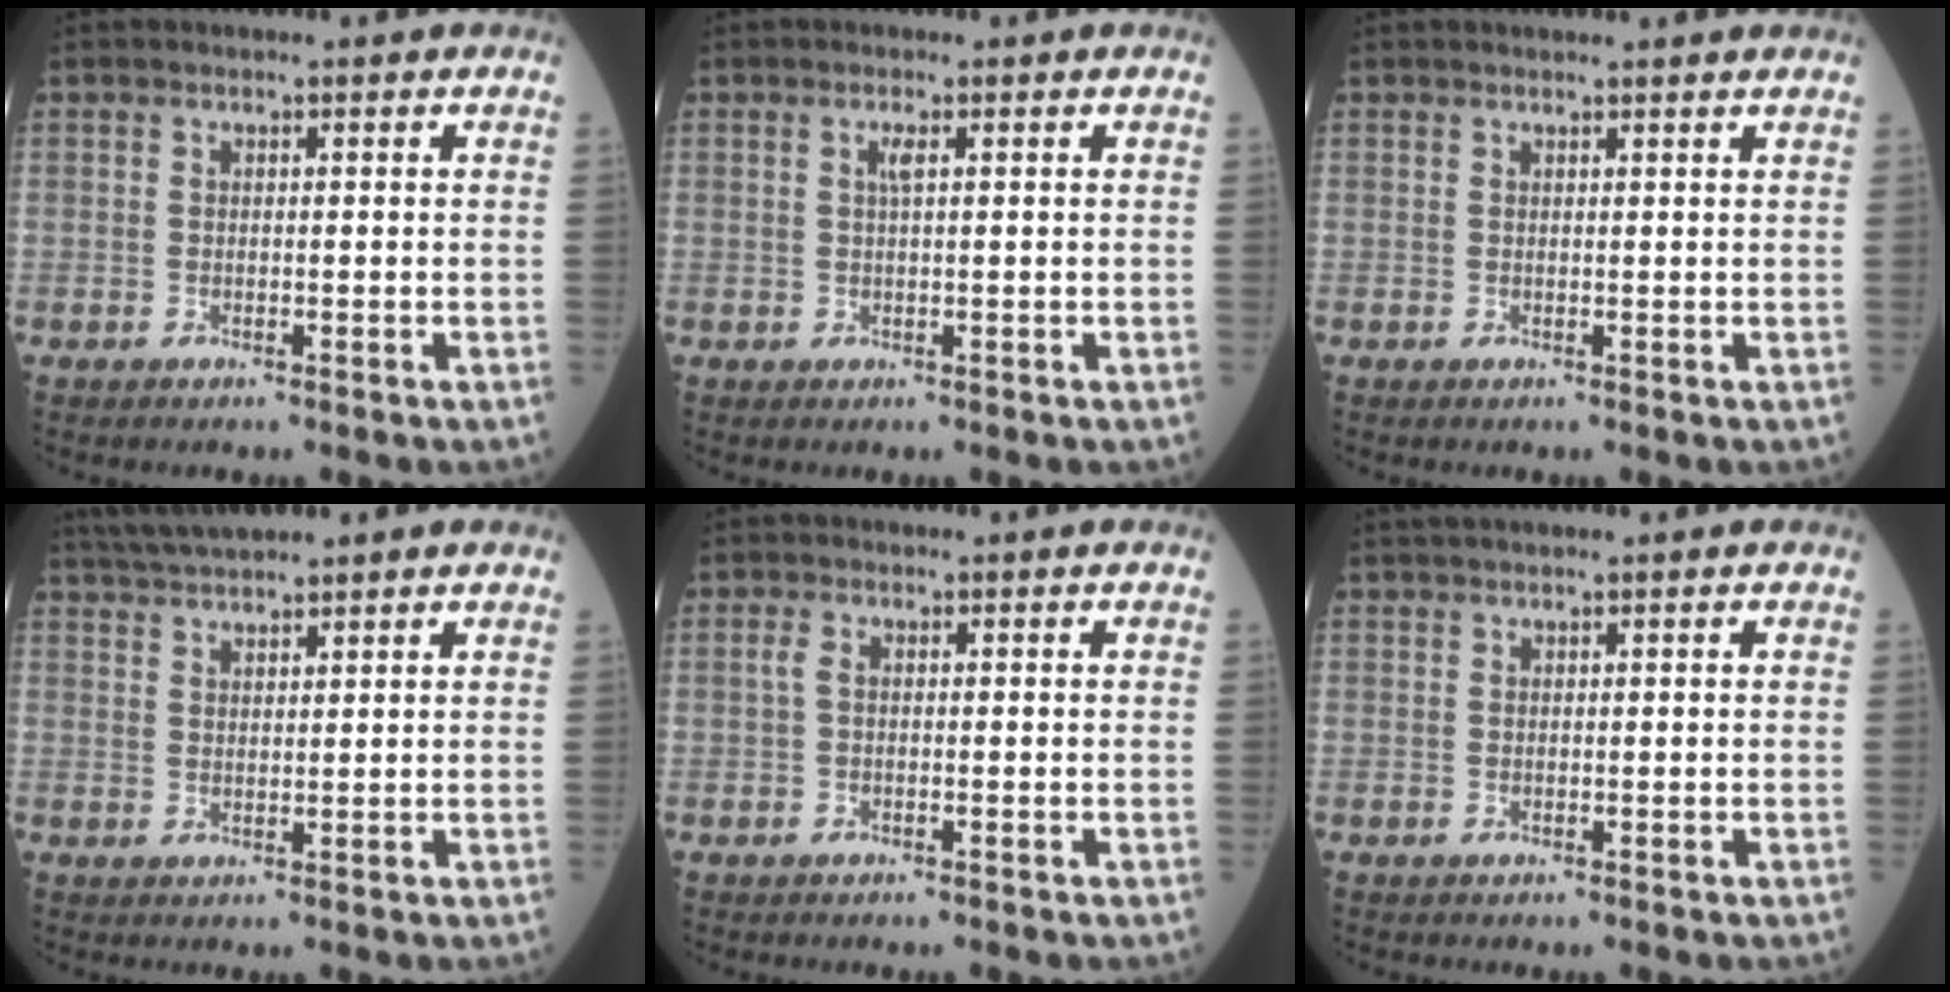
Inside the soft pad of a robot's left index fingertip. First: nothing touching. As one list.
[{"total": 1.1, "force": [0.3, 0.0, 1.0], "torque": [-0.023, -0.001, 0.004]}, {"total": 4.2, "force": [4.0, -0.3, 1.3], "torque": [-0.014, 0.021, 0.043]}, {"total": 6.0, "force": [5.4, 0.4, 2.6], "torque": [-0.057, 0.035, 0.102]}, {"total": 0.8, "force": [0.0, 0.4, 0.8], "torque": [-0.022, 0.000, -0.002]}, {"total": 2.8, "force": [2.4, -0.1, 1.5], "torque": [-0.019, 0.029, 0.042]}]